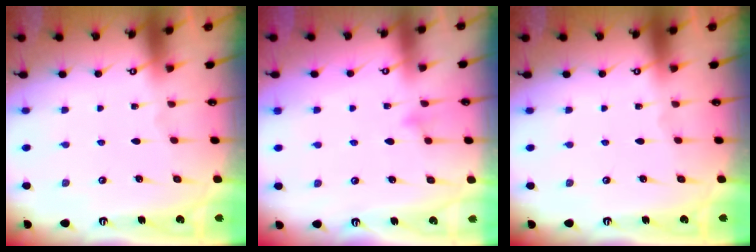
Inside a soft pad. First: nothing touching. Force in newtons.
{"total": 7.1, "press": 7.1, "slide": 0.5}
{"total": 0.0}